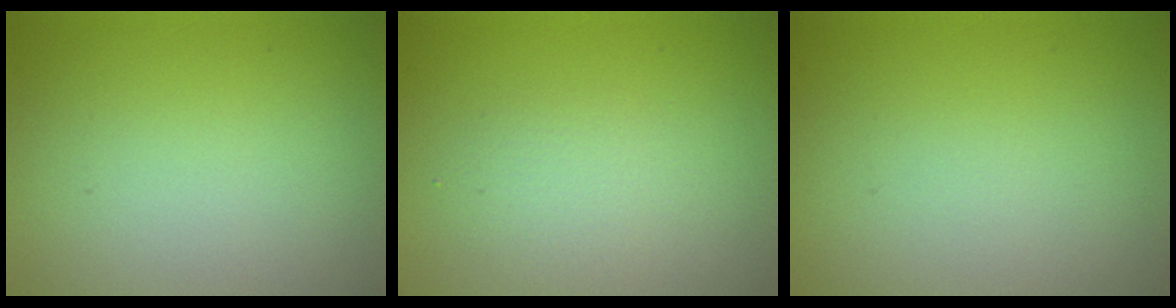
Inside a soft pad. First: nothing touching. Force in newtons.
{"total": 1.8, "press": 1.8, "slide": 0.1}
{"total": 0.0}